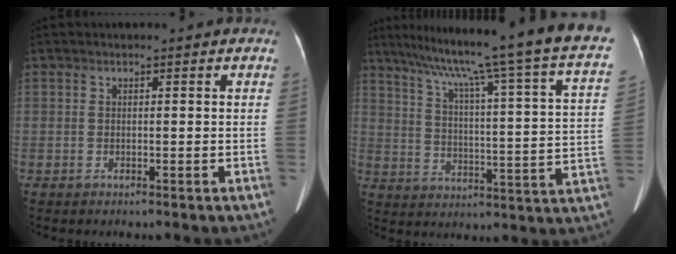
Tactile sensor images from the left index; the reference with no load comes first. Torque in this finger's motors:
{"motor_torque": [0.83, -1.31, 0.11, 0.13]}